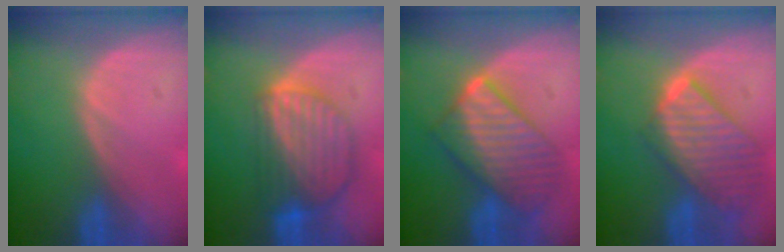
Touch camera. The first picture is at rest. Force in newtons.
{"total": 8.9, "press": 7.7, "slide": 4.4}
{"total": 9.6, "press": 9.5, "slide": 0.8}
{"total": 9.7, "press": 8.5, "slide": 4.8}